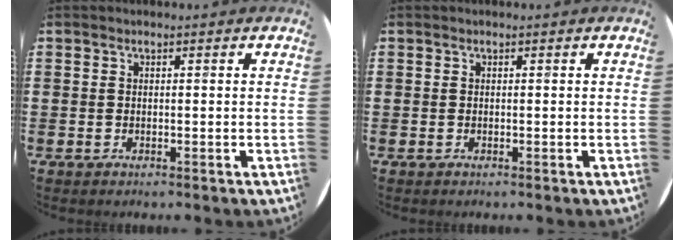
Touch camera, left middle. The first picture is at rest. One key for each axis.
{"total": 0.0}